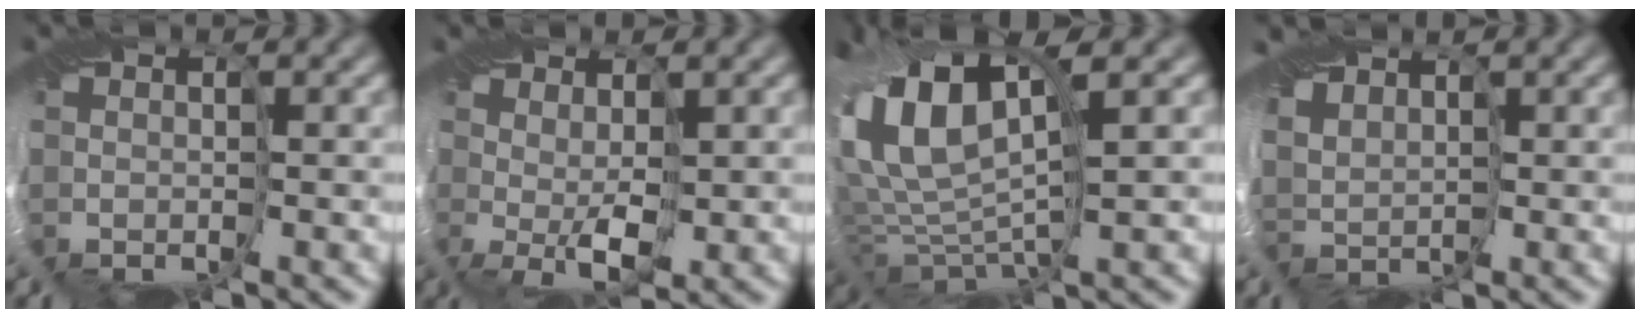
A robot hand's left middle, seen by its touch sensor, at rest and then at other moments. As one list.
[{"total": 1.3, "force": [1.0, -0.6, 0.6], "torque": [-0.014, 0.002, 0.023]}, {"total": 11.6, "force": [3.5, 5.5, 9.6], "torque": [-0.223, 0.015, 0.063]}, {"total": 3.9, "force": [1.0, 2.5, 2.8], "torque": [-0.043, -0.008, 0.015]}]